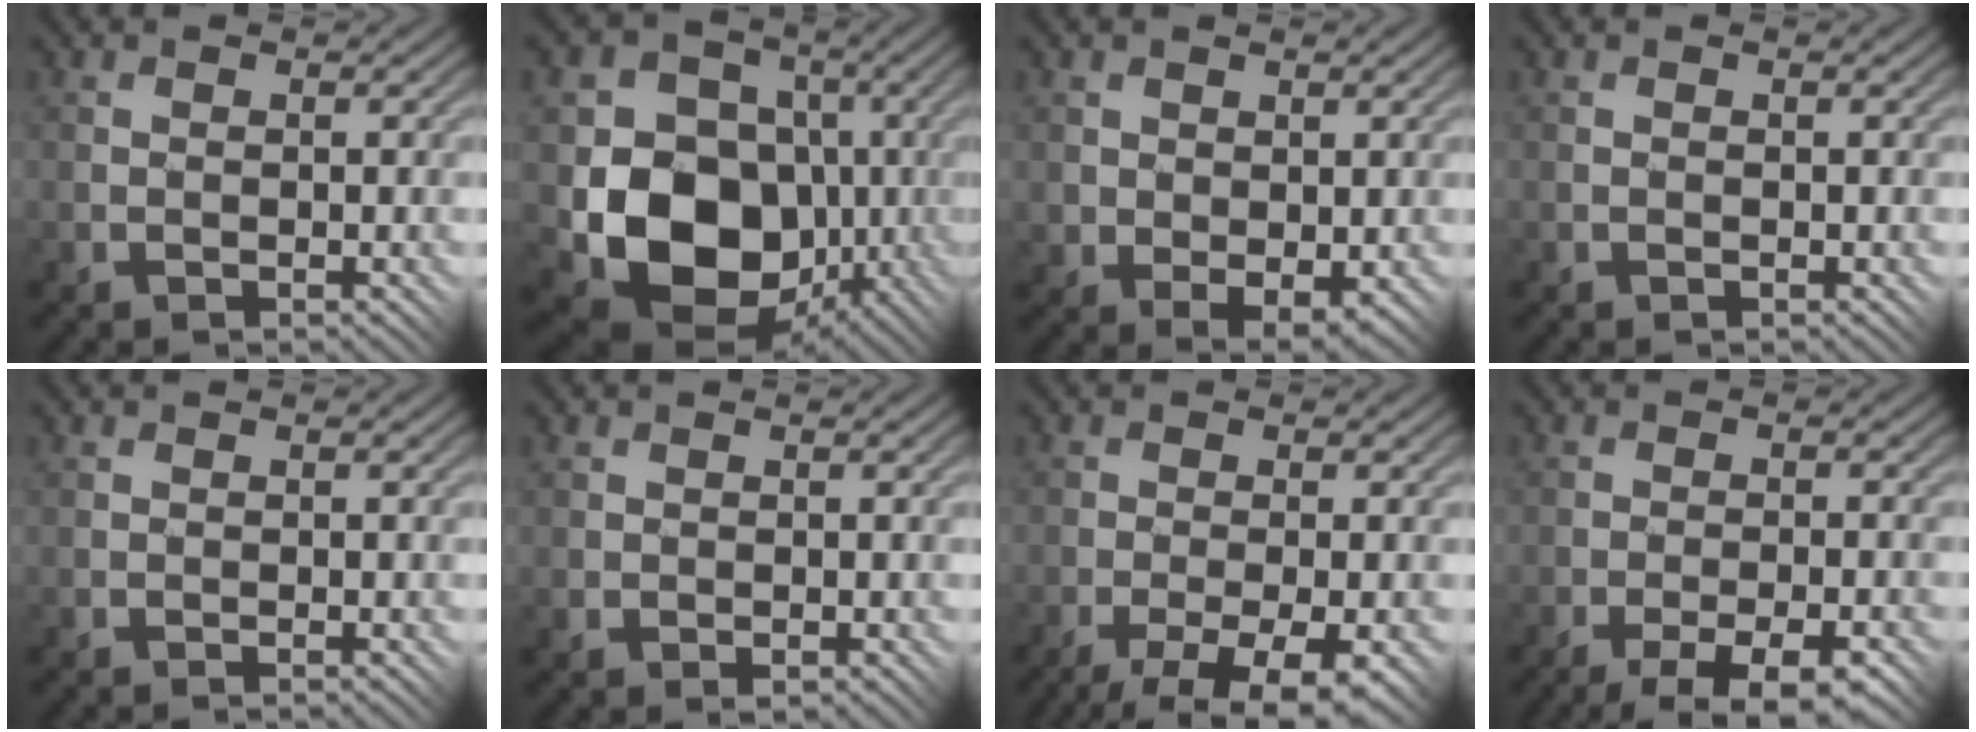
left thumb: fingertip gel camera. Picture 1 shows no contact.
{"total": 13.0, "force": [-2.5, 10.4, 7.3], "torque": [-0.133, -0.019, -0.055]}
{"total": 2.8, "force": [0.7, 2.0, 1.8], "torque": [-0.047, -0.014, 0.020]}
{"total": 0.0}
{"total": 0.0}
{"total": 0.7, "force": [-0.1, 0.6, 0.5], "torque": [-0.011, -0.005, -0.001]}
{"total": 8.9, "force": [-6.2, 2.5, 5.8], "torque": [-0.094, -0.021, -0.079]}
{"total": 7.1, "force": [-5.1, 1.8, 4.5], "torque": [-0.068, 0.003, -0.073]}